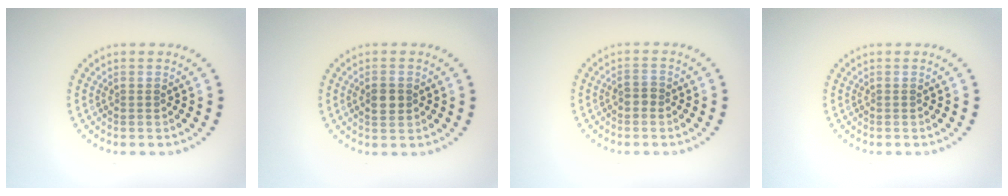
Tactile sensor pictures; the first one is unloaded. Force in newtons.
{"total": 1.9, "press": 1.9, "slide": 0.2}
{"total": 1.1, "press": 1.0, "slide": 0.3}
{"total": 0.0}